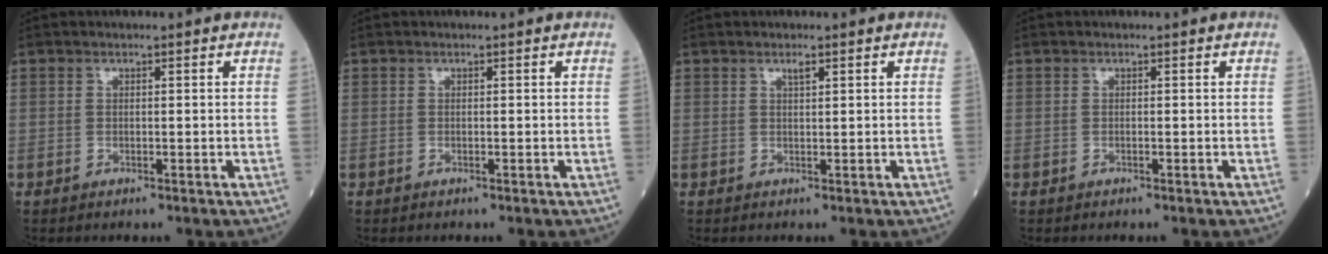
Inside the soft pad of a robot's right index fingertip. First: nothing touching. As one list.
[{"total": 0.0}, {"total": 1.0, "force": [0.8, 0.1, 0.5], "torque": [-0.015, 0.003, 0.016]}, {"total": 0.0}]